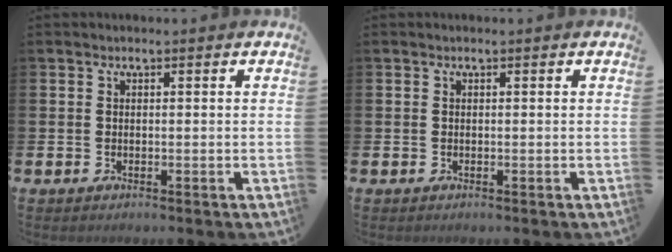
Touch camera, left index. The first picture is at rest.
{"total": 0.0}